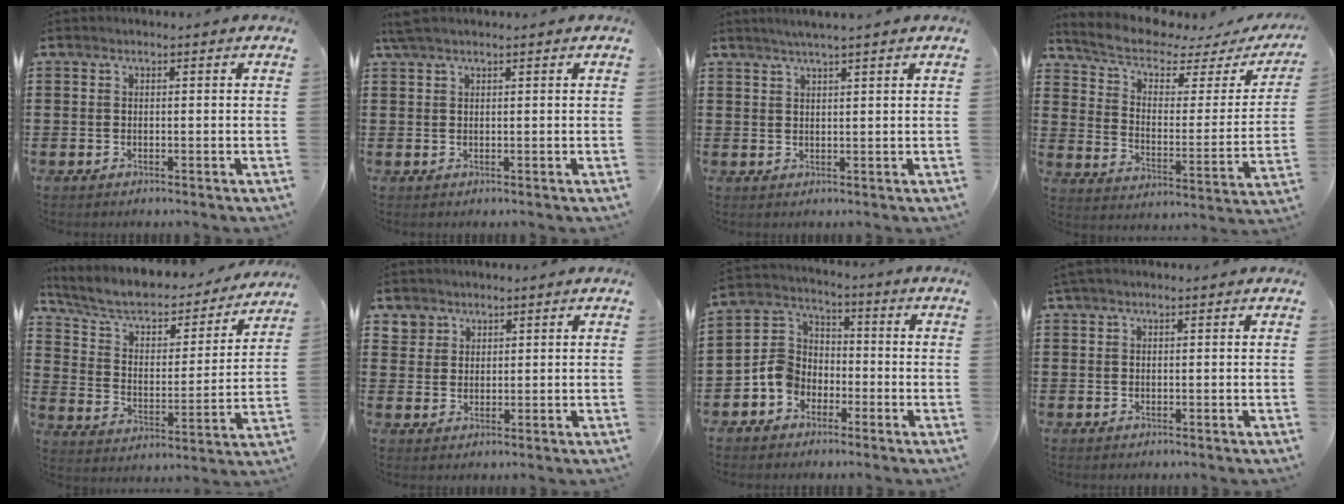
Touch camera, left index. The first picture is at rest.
{"total": 1.7, "force": [1.2, 0.1, 1.1], "torque": [-0.024, 0.000, 0.023]}
{"total": 2.1, "force": [1.8, -0.4, 1.0], "torque": [-0.022, 0.001, 0.034]}
{"total": 5.7, "force": [4.5, 1.7, 3.0], "torque": [-0.083, -0.031, 0.075]}
{"total": 6.6, "force": [5.5, 2.4, 2.8], "torque": [-0.081, -0.040, 0.090]}
{"total": 2.8, "force": [1.9, 2.1, -0.1], "torque": [-0.010, 0.007, 0.037]}
{"total": 6.1, "force": [-2.9, 5.1, 1.8], "torque": [-0.071, 0.011, -0.064]}
{"total": 0.8, "force": [0.4, 0.1, 0.7], "torque": [-0.015, 0.000, 0.009]}